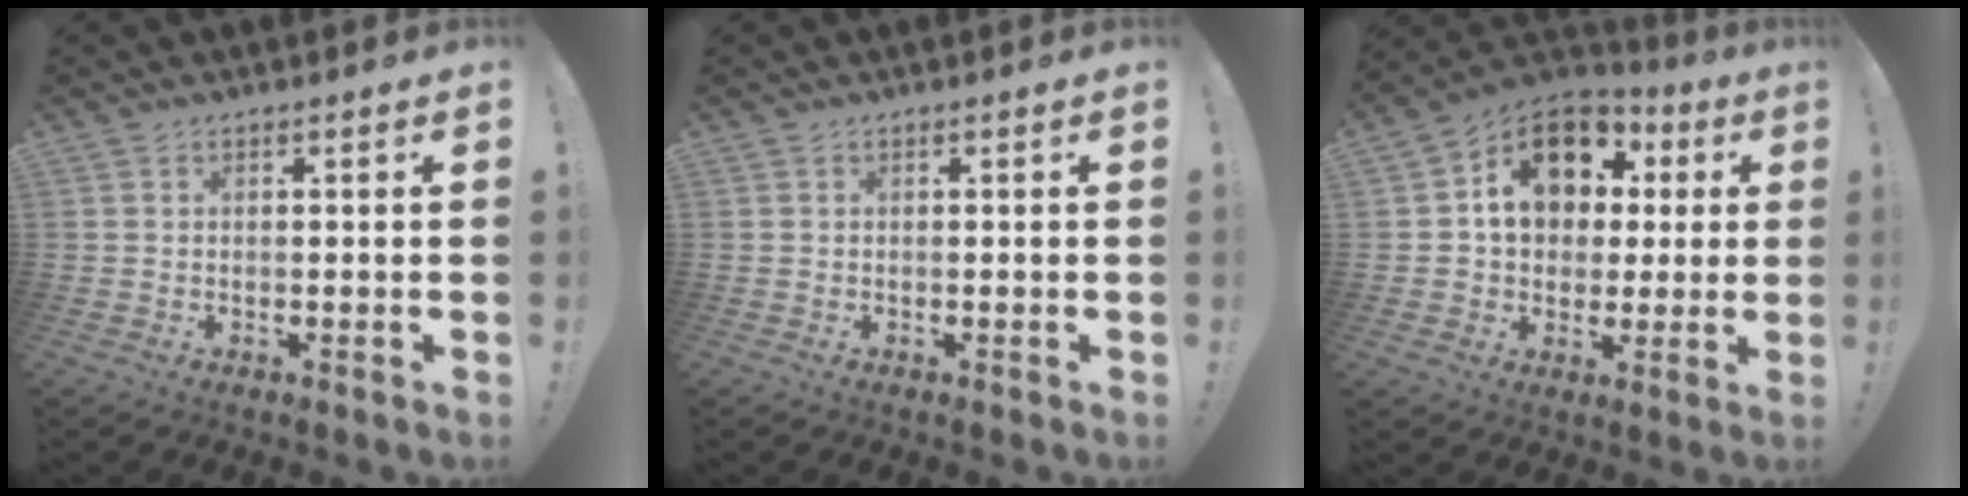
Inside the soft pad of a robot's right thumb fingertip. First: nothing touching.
{"total": 0.0}
{"total": 15.4, "force": [4.4, 11.8, 8.9], "torque": [-0.127, -0.005, 0.083]}